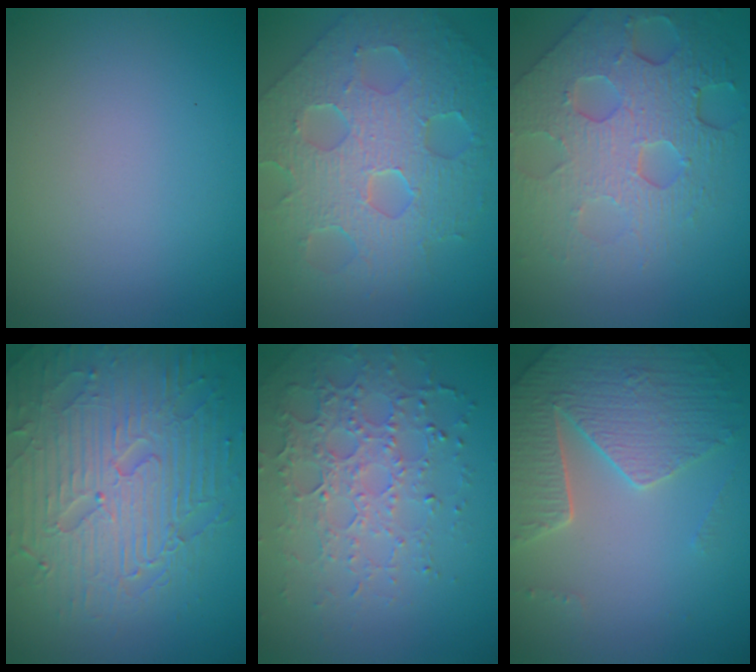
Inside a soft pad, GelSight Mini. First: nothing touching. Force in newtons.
{"total": 9.3, "press": 6.5, "slide": 6.6}
{"total": 8.0, "press": 5.5, "slide": 5.9}
{"total": 8.4, "press": 6.0, "slide": 5.9}
{"total": 4.6, "press": 4.0, "slide": 2.2}
{"total": 5.2, "press": 4.7, "slide": 2.3}